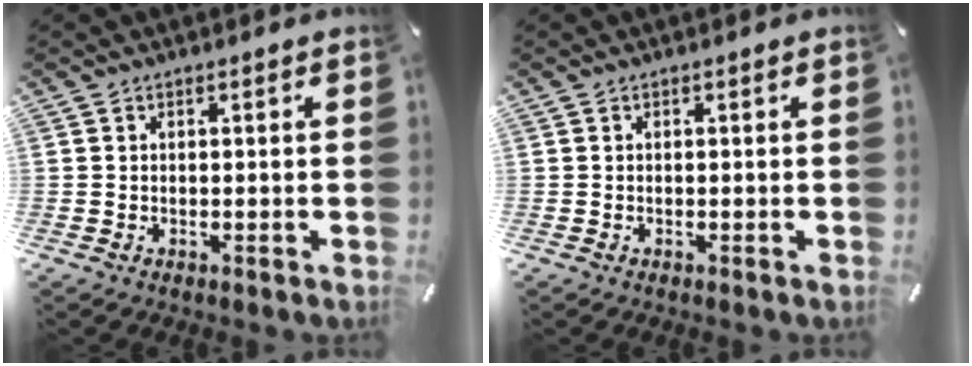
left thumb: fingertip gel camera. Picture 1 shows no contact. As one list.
[{"total": 0.0}]